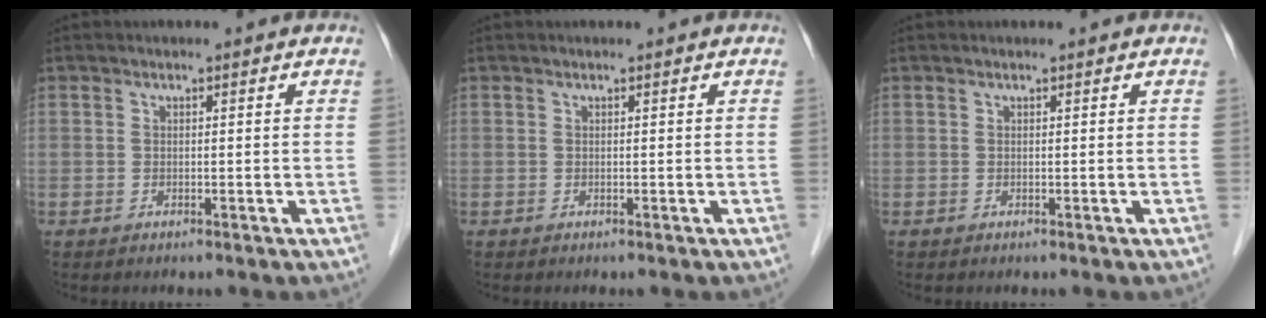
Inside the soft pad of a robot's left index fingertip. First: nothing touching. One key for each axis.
{"total": 0.0}
{"total": 0.0}